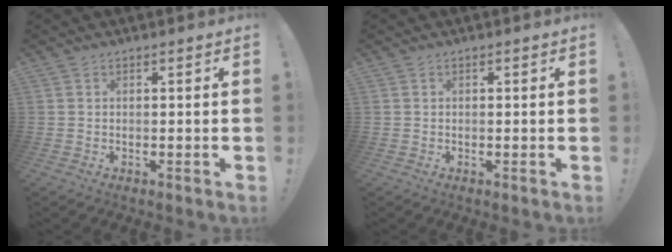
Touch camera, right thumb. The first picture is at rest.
{"total": 0.0}